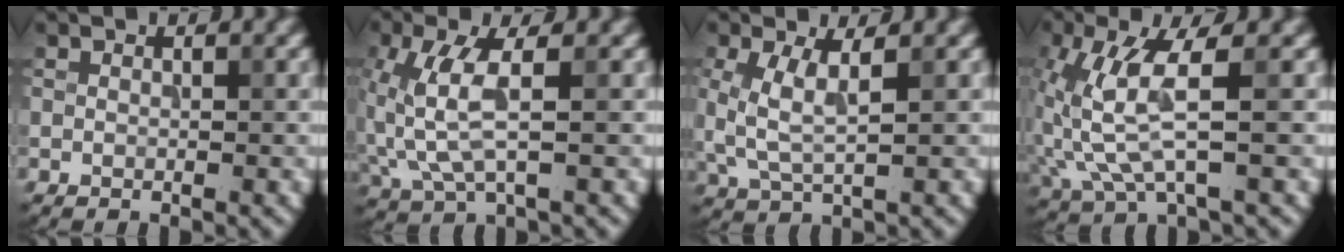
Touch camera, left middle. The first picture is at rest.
{"total": 4.5, "force": [0.4, 1.5, 4.3], "torque": [-0.117, 0.000, 0.011]}
{"total": 3.6, "force": [0.6, 1.1, 3.3], "torque": [-0.084, 0.002, 0.015]}
{"total": 5.5, "force": [0.2, 1.2, 5.3], "torque": [-0.137, -0.003, 0.010]}